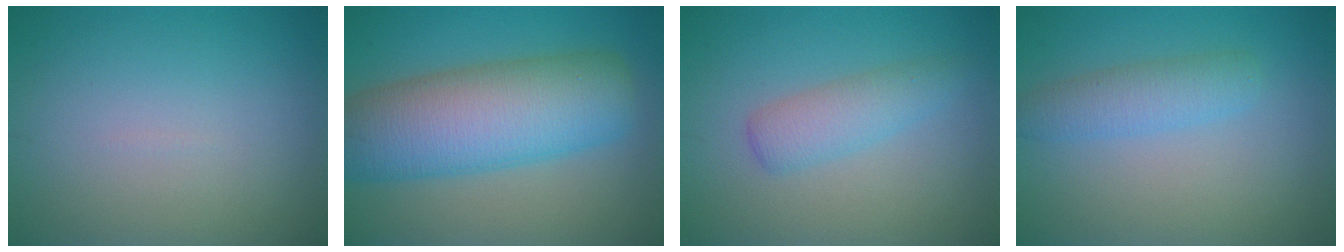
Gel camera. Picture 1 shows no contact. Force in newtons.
{"total": 10.8, "press": 10.8, "slide": 0.4}
{"total": 2.8, "press": 2.8, "slide": 0.0}
{"total": 2.8, "press": 2.8, "slide": 0.1}